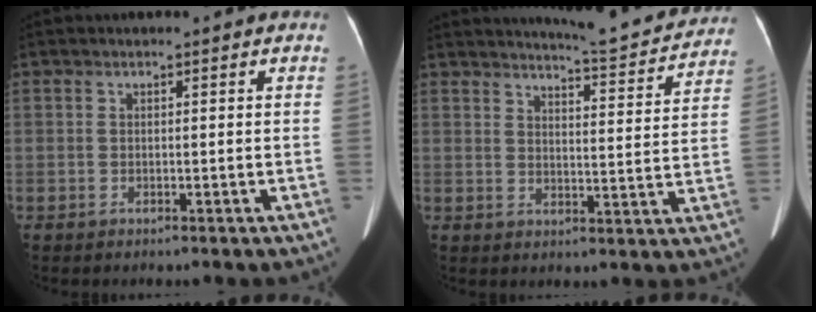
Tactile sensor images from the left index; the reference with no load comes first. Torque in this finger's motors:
{"motor_torque": [-0.01, -0.91, 0.00, 0.00]}